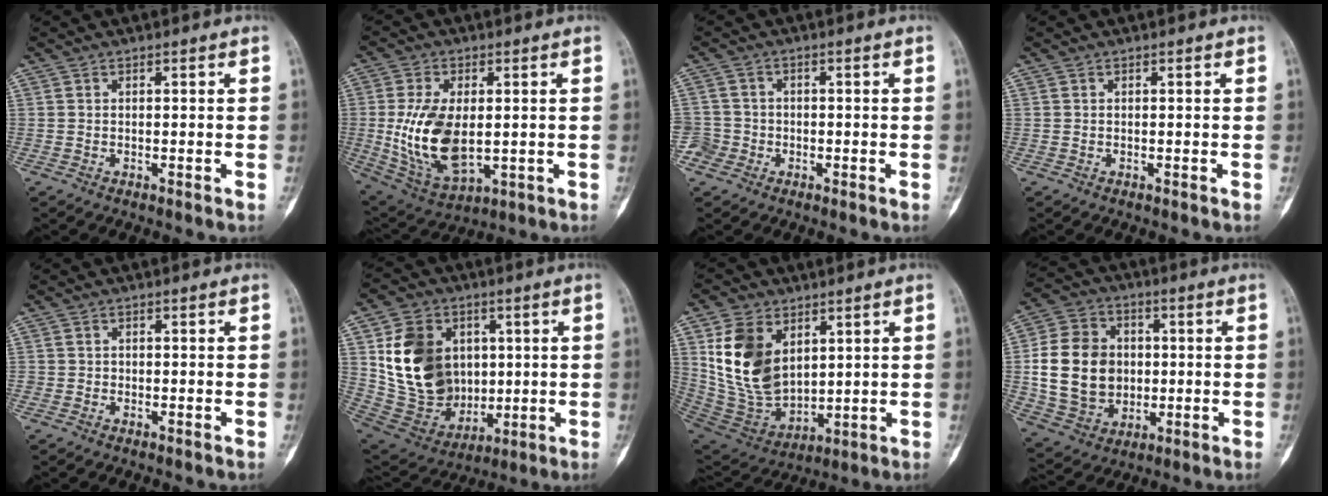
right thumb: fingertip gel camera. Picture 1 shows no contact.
{"total": 14.9, "force": [-0.1, 8.4, 12.3], "torque": [-0.235, -0.011, 0.018]}
{"total": 3.9, "force": [-1.3, 3.7, 0.0], "torque": [0.018, 0.015, -0.030]}
{"total": 0.0}
{"total": 0.7, "force": [-0.2, 0.7, 0.0], "torque": [0.004, 0.005, -0.004]}
{"total": 19.4, "force": [3.4, 15.3, 11.5], "torque": [-0.177, -0.009, 0.086]}
{"total": 16.5, "force": [5.4, 10.9, 11.2], "torque": [-0.191, -0.029, 0.127]}
{"total": 17.2, "force": [0.3, 13.9, 10.1], "torque": [-0.161, 0.013, 0.016]}